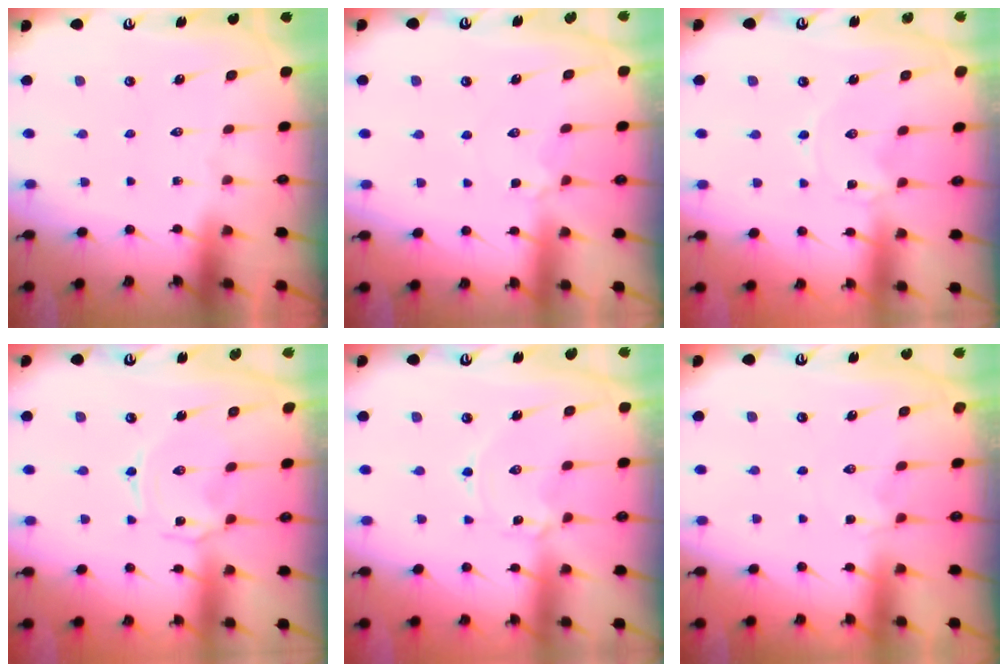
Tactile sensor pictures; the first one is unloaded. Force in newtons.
{"total": 3.8, "press": 3.7, "slide": 0.7}
{"total": 0.0}
{"total": 0.8, "press": 0.7, "slide": 0.4}
{"total": 0.9, "press": 0.9, "slide": 0.1}
{"total": 1.9, "press": 1.8, "slide": 0.5}